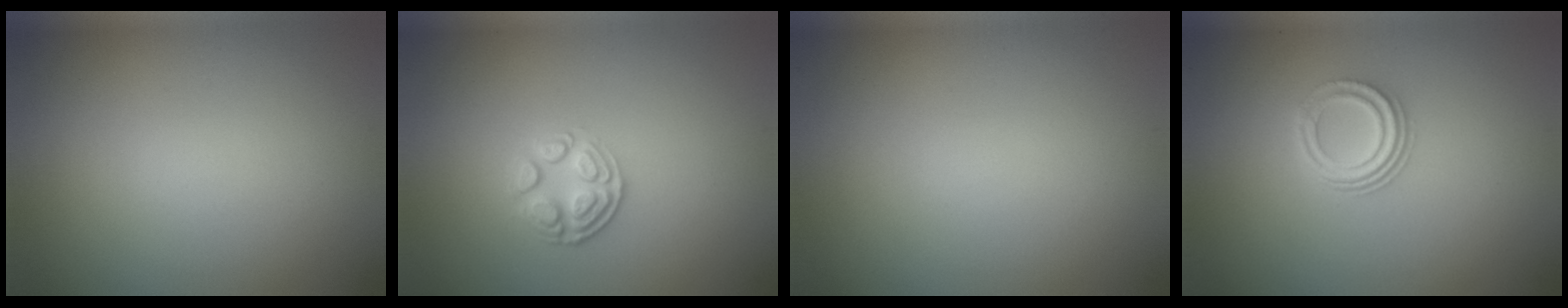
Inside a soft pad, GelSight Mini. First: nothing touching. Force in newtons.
{"total": 3.0, "press": 2.3, "slide": 1.9}
{"total": 0.0}
{"total": 2.9, "press": 2.2, "slide": 1.9}